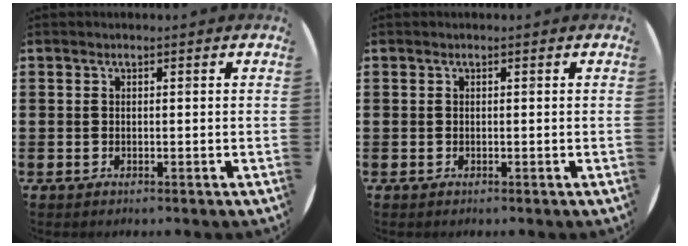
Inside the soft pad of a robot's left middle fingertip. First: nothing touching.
{"total": 0.0}